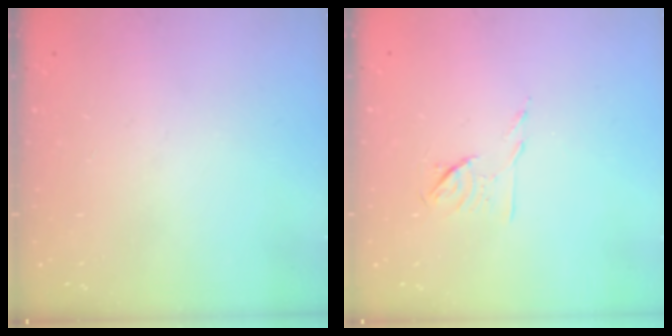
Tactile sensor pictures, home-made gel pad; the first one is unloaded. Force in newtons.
{"total": 6.4, "press": 6.3, "slide": 1.2}